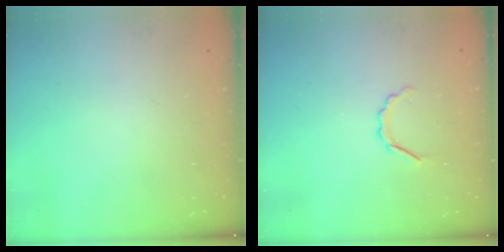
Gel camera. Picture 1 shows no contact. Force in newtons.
{"total": 4.3, "press": 4.0, "slide": 1.4}